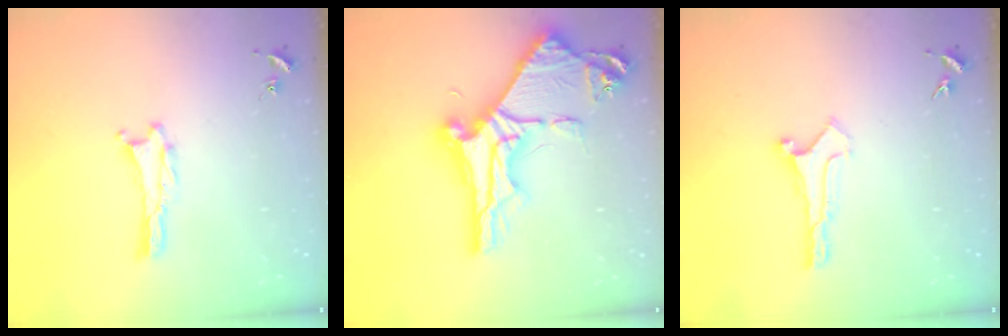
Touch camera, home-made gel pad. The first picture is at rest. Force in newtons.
{"total": 10.7, "press": 10.6, "slide": 1.2}
{"total": 0.0}